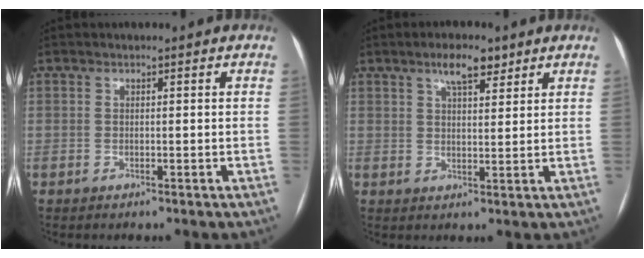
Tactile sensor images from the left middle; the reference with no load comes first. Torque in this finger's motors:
{"motor_torque": [0.17, -0.17, 0.09, 0.01]}